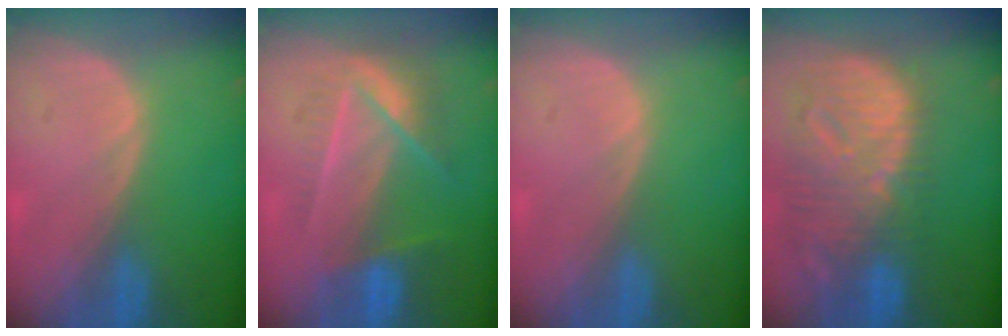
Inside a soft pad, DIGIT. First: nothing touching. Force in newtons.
{"total": 7.2, "press": 6.7, "slide": 2.8}
{"total": 0.0}
{"total": 12.7, "press": 10.9, "slide": 6.4}